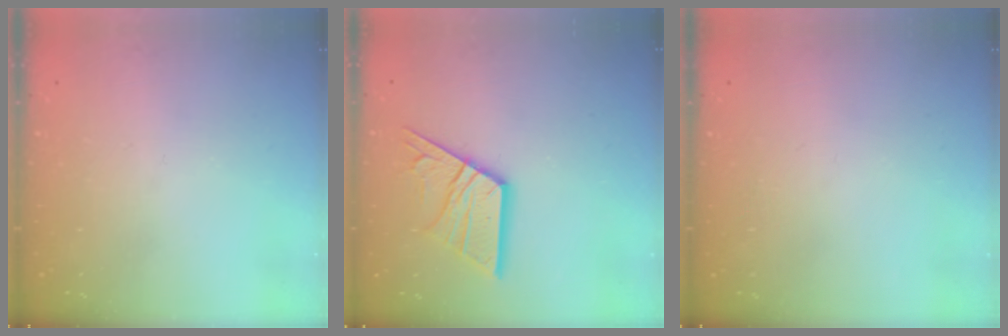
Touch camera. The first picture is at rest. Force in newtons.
{"total": 15.4, "press": 15.3, "slide": 1.5}
{"total": 0.0}